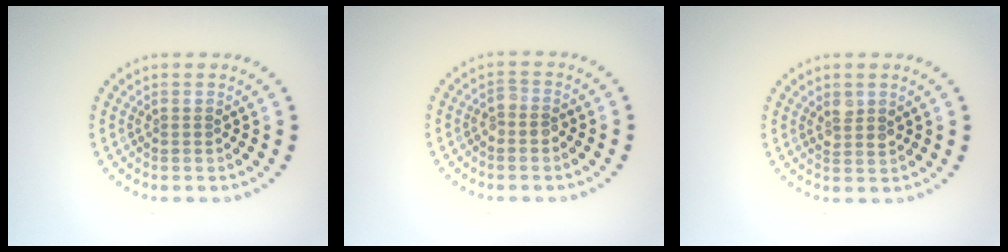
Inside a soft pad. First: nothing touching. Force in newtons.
{"total": 1.3, "press": 1.2, "slide": 0.6}
{"total": 1.5, "press": 1.3, "slide": 0.7}